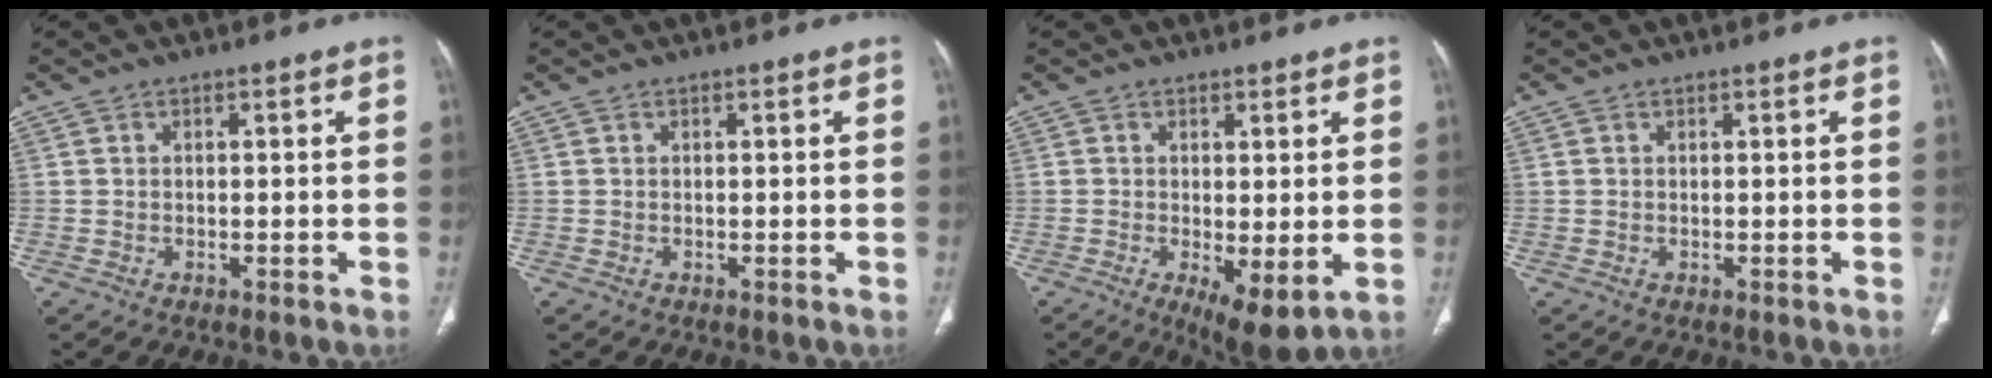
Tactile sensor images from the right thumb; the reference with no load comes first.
{"total": 0.0}
{"total": 7.2, "force": [-1.5, 2.5, 6.6], "torque": [-0.108, -0.024, -0.017]}
{"total": 0.0}